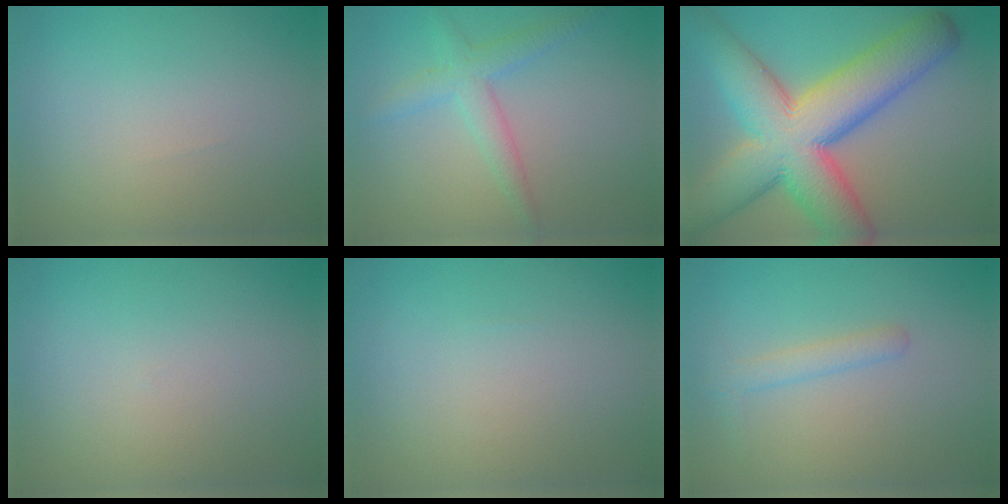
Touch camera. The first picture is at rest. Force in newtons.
{"total": 2.6, "press": 2.6, "slide": 0.1}
{"total": 13.6, "press": 13.6, "slide": 0.6}
{"total": 0.0}
{"total": 0.0}
{"total": 1.6, "press": 1.6, "slide": 0.1}